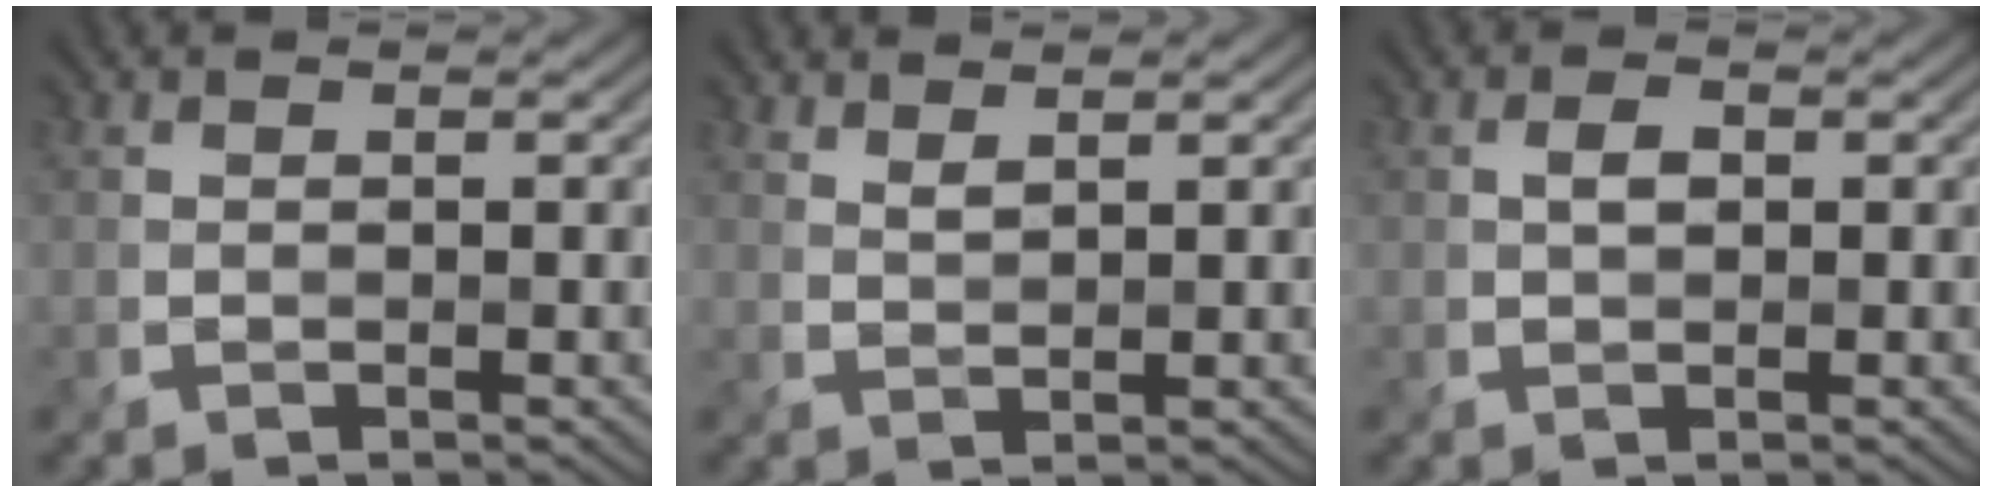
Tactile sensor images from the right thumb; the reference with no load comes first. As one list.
[{"total": 1.8, "force": [1.5, 0.3, 0.9], "torque": [-0.016, -0.004, 0.035]}, {"total": 1.6, "force": [0.0, 1.0, 1.2], "torque": [-0.024, 0.001, 0.000]}]